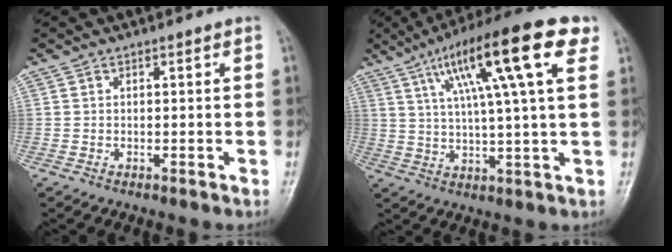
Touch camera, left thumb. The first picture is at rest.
{"total": 18.6, "force": [8.1, 3.2, 16.4], "torque": [-0.255, 0.008, 0.126]}